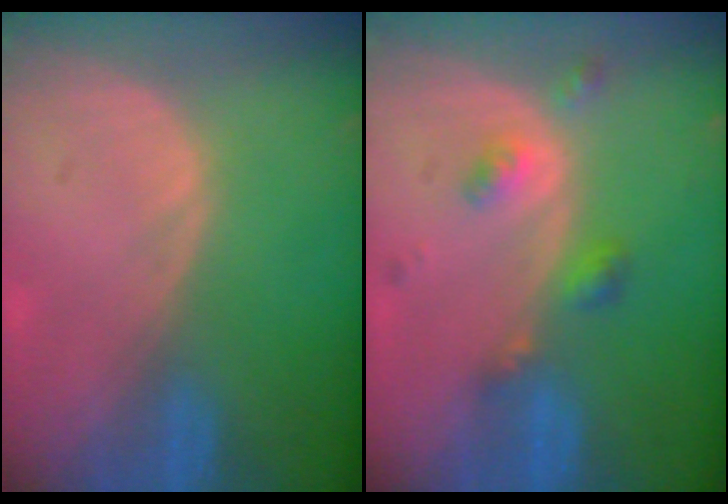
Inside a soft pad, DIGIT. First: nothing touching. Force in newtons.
{"total": 4.5, "press": 4.0, "slide": 1.9}